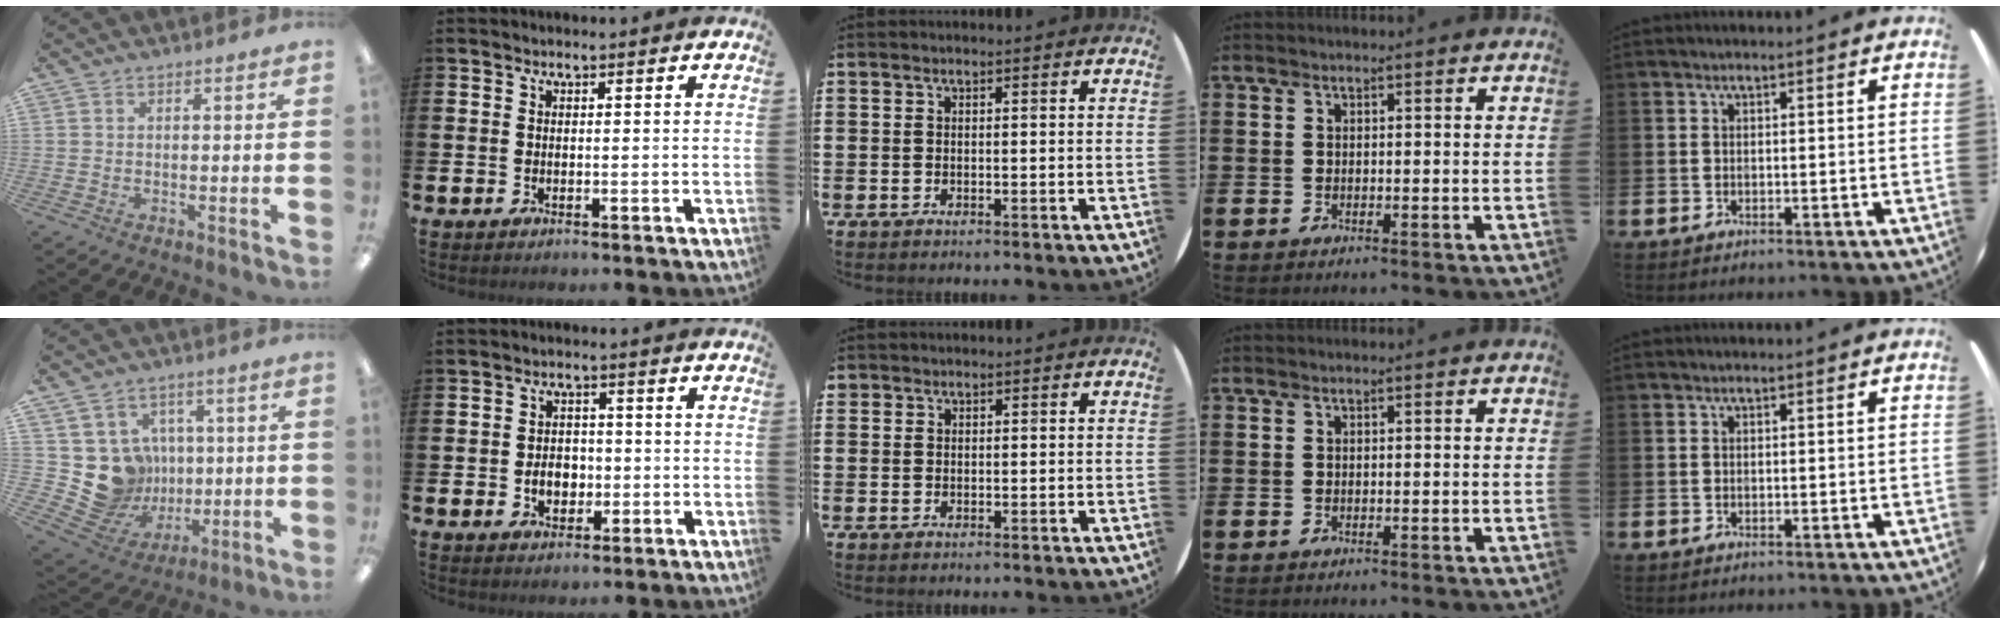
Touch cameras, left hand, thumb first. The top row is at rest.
{"thumb": {"total": 12.9, "force": [1.3, 12.5, 2.9], "torque": [-0.063, -0.019, 0.045]}, "index": {"total": 3.7, "force": [-0.8, 2.9, 2.2], "torque": [-0.029, -0.002, -0.021]}, "middle": {"total": 0.5, "force": [0.4, 0.2, -0.1], "torque": [0.002, 0.004, 0.008]}}